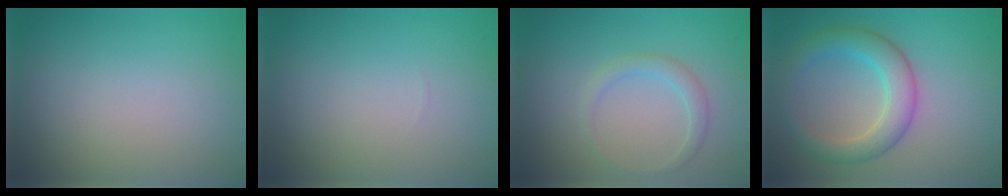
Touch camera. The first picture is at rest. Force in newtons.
{"total": 0.0}
{"total": 1.6, "press": 1.6, "slide": 0.1}
{"total": 4.5, "press": 4.5, "slide": 0.1}